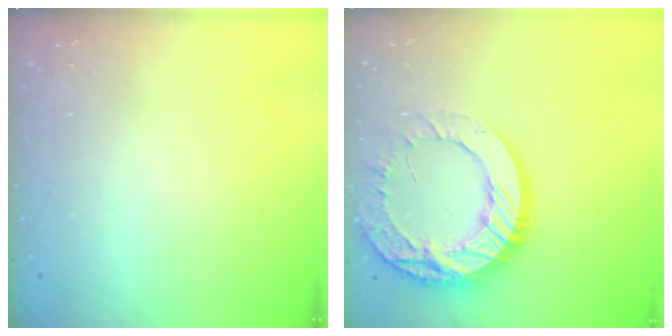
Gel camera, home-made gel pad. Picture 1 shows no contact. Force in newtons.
{"total": 21.8, "press": 21.7, "slide": 1.9}